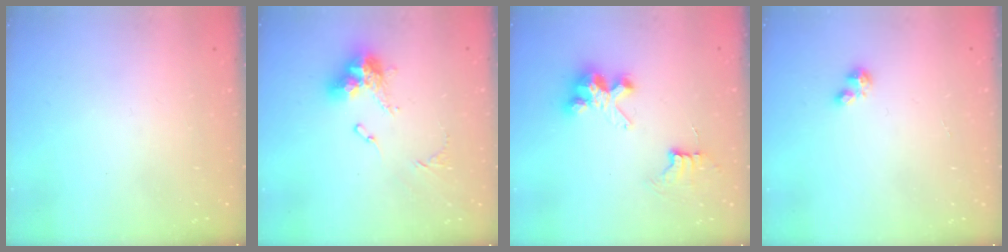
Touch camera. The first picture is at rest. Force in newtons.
{"total": 13.3, "press": 13.3, "slide": 1.5}
{"total": 8.9, "press": 8.9, "slide": 0.7}
{"total": 1.6, "press": 1.6, "slide": 0.2}